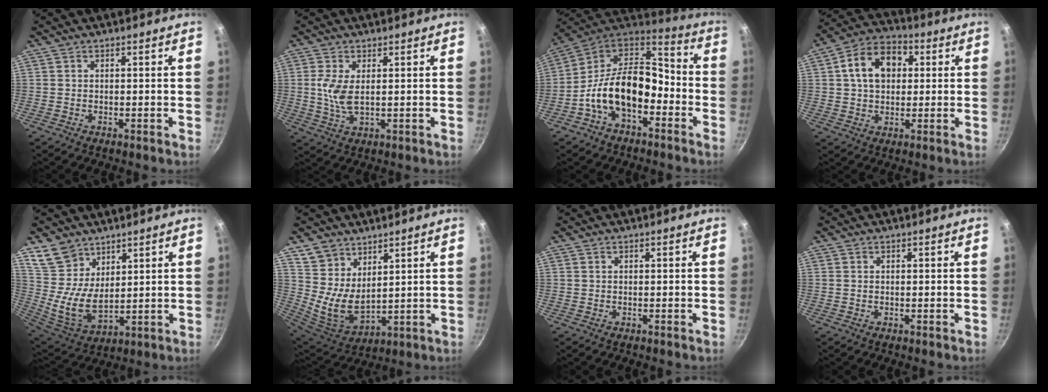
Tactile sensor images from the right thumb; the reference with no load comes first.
{"total": 5.7, "force": [0.8, 2.5, 5.0], "torque": [-0.108, -0.004, 0.019]}
{"total": 17.9, "force": [-5.2, 11.1, 13.0], "torque": [-0.203, 0.066, -0.109]}
{"total": 12.1, "force": [2.6, 8.8, 7.9], "torque": [-0.104, 0.018, 0.028]}
{"total": 11.5, "force": [7.1, 7.4, 5.2], "torque": [-0.078, -0.046, 0.153]}
{"total": 9.9, "force": [5.8, 6.3, 5.0], "torque": [-0.082, -0.038, 0.127]}
{"total": 0.0}
{"total": 0.0}